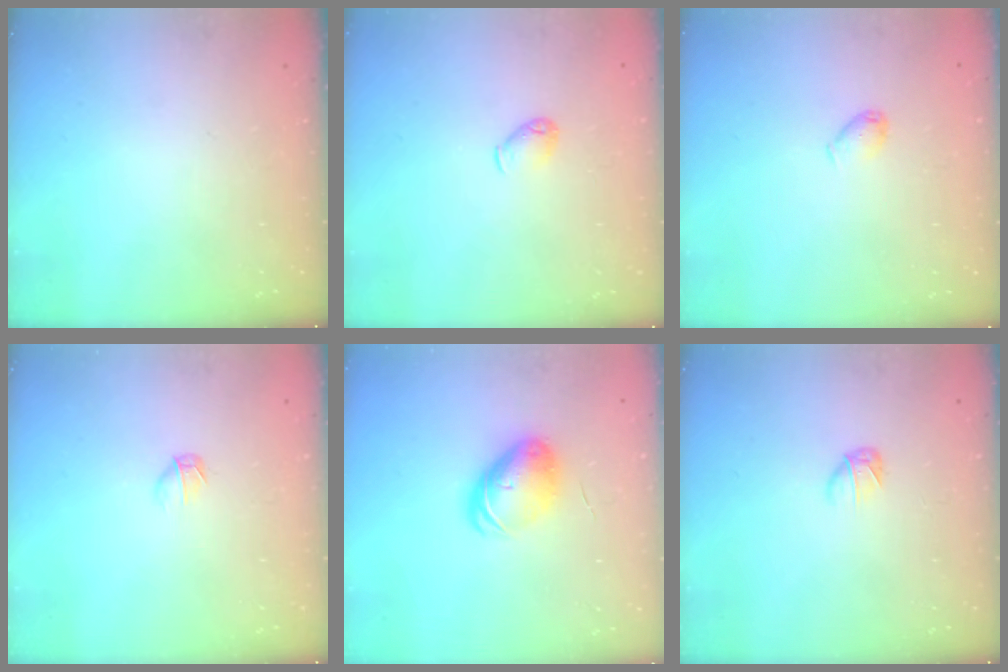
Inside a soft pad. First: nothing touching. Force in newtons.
{"total": 4.6, "press": 4.5, "slide": 1.0}
{"total": 3.4, "press": 3.4, "slide": 0.6}
{"total": 3.4, "press": 3.3, "slide": 1.0}
{"total": 9.3, "press": 9.2, "slide": 1.3}
{"total": 3.3, "press": 3.2, "slide": 0.7}